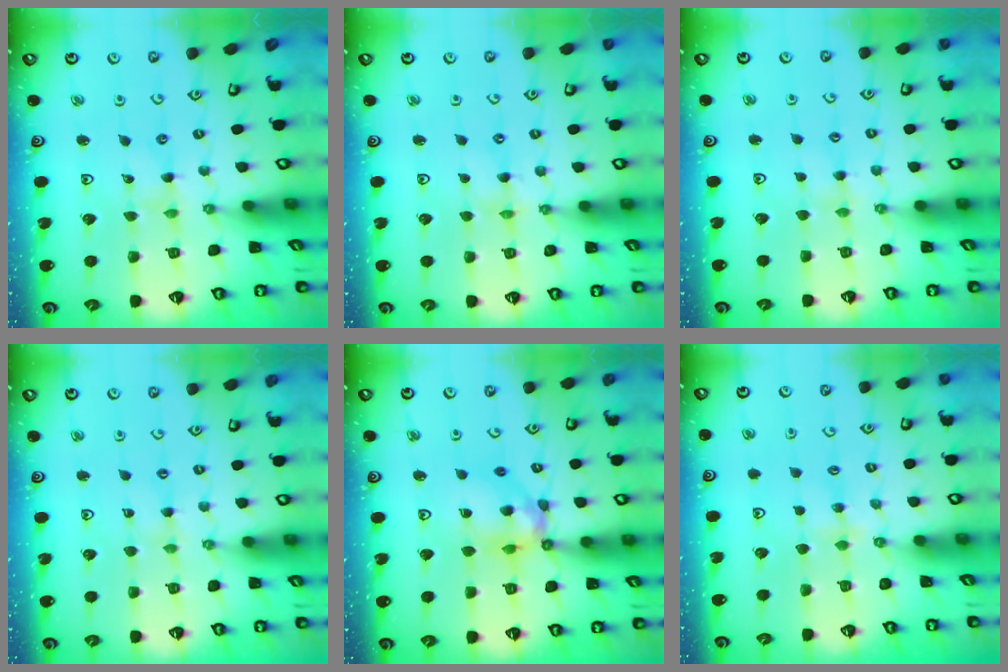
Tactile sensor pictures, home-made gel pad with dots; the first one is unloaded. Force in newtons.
{"total": 0.0}
{"total": 3.1, "press": 3.1, "slide": 0.4}
{"total": 1.7, "press": 1.6, "slide": 0.4}
{"total": 11.8, "press": 11.7, "slide": 1.4}
{"total": 3.6, "press": 3.6, "slide": 0.6}